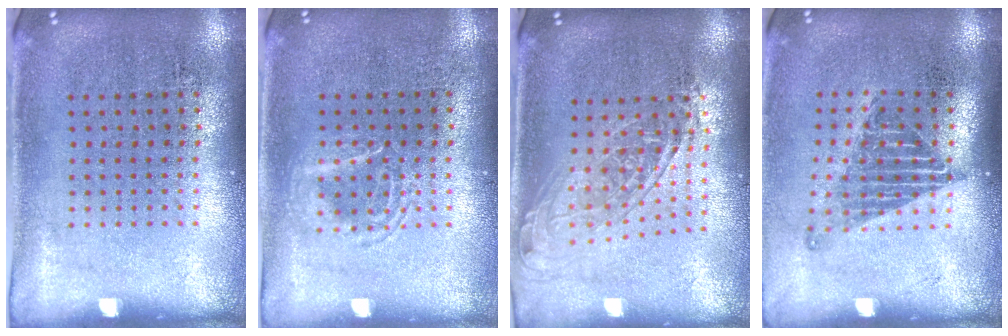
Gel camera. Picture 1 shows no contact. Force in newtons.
{"total": 1.6, "press": 1.6, "slide": 0.2}
{"total": 1.5, "press": 1.3, "slide": 0.8}
{"total": 1.3, "press": 1.1, "slide": 0.8}